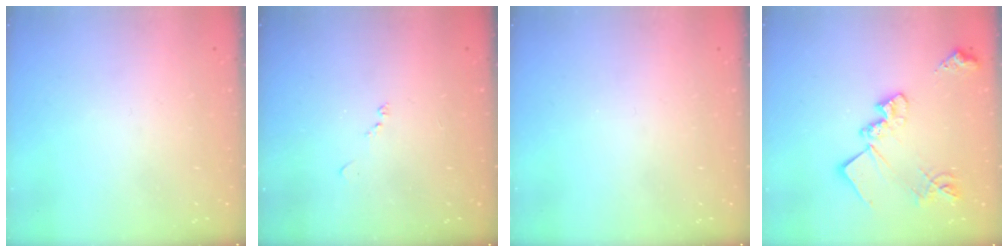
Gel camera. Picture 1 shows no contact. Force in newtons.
{"total": 8.4, "press": 8.3, "slide": 0.9}
{"total": 0.0}
{"total": 19.3, "press": 19.2, "slide": 1.0}